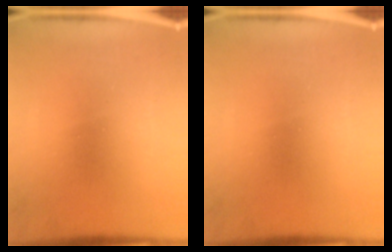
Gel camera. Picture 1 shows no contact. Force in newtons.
{"total": 0.0}